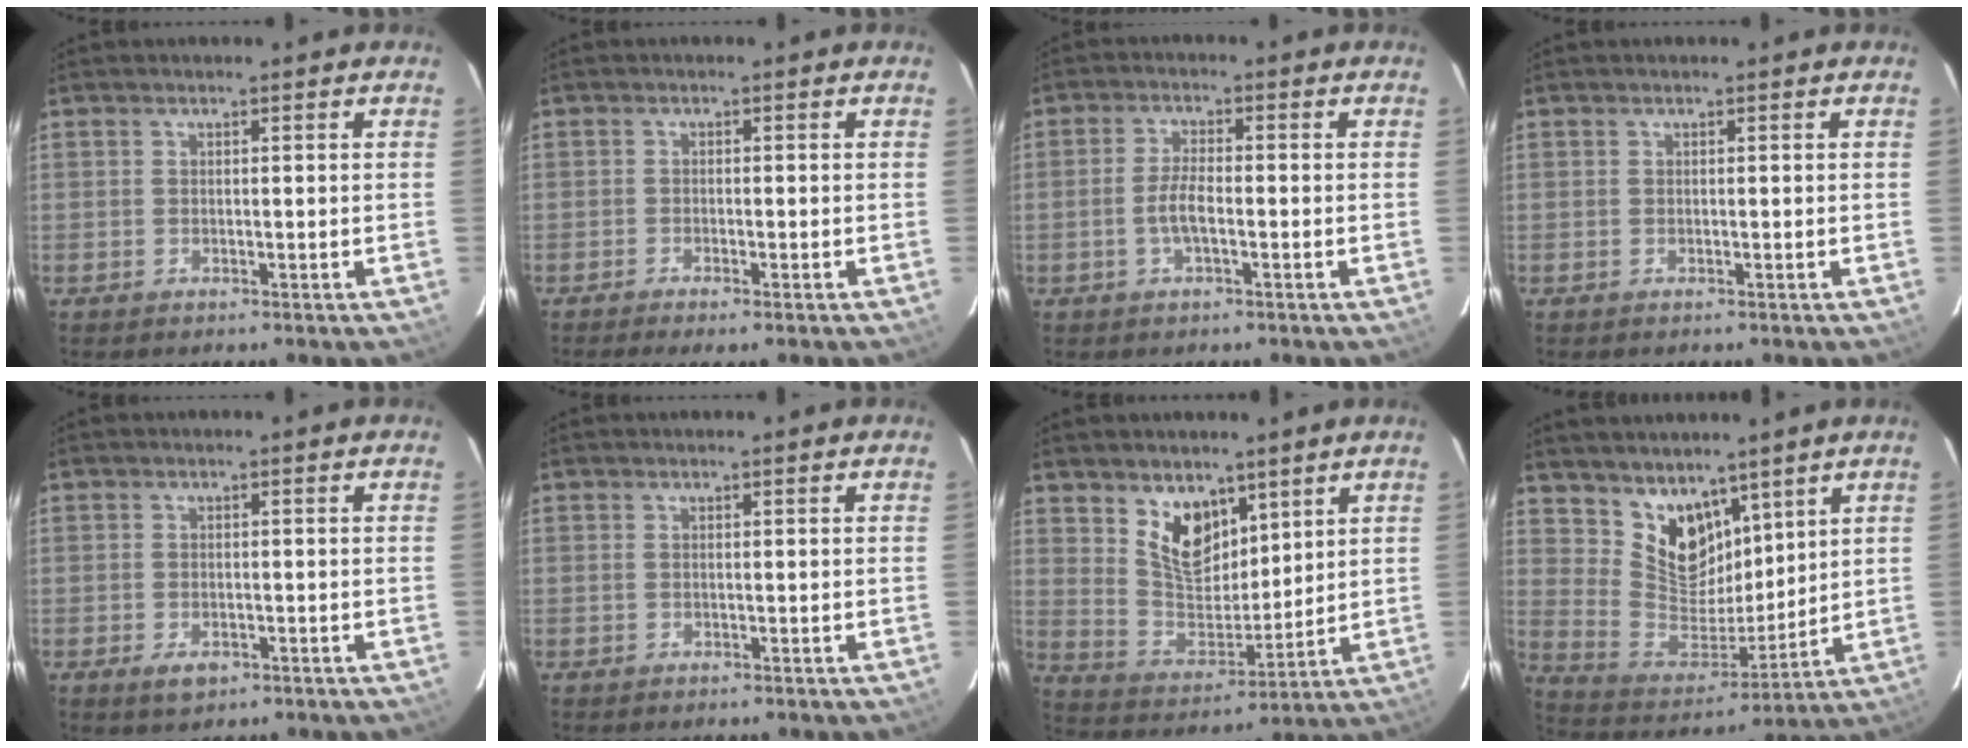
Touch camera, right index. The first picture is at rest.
{"total": 2.2, "force": [-1.7, 0.0, 1.3], "torque": [-0.036, -0.005, -0.032]}
{"total": 4.0, "force": [-1.3, 1.2, 3.6], "torque": [-0.076, 0.001, -0.024]}
{"total": 0.0}
{"total": 3.2, "force": [-1.5, 2.1, 1.8], "torque": [-0.036, -0.005, -0.019]}
{"total": 0.0}
{"total": 10.8, "force": [6.5, 6.3, 5.8], "torque": [-0.100, -0.006, 0.133]}
{"total": 12.5, "force": [8.6, 7.5, 5.2], "torque": [-0.096, -0.003, 0.177]}